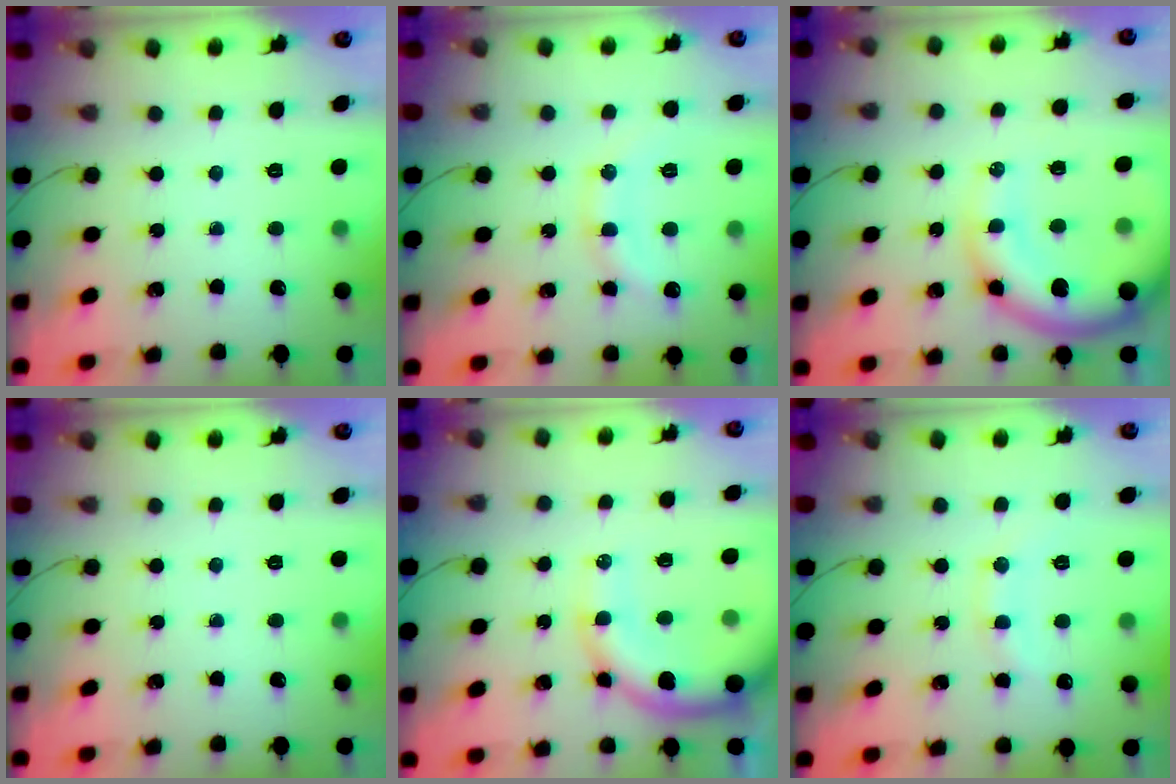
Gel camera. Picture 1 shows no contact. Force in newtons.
{"total": 12.3, "press": 12.3, "slide": 0.8}
{"total": 14.9, "press": 14.5, "slide": 3.5}
{"total": 0.0}
{"total": 14.7, "press": 14.3, "slide": 3.3}
{"total": 8.8, "press": 8.7, "slide": 1.2}